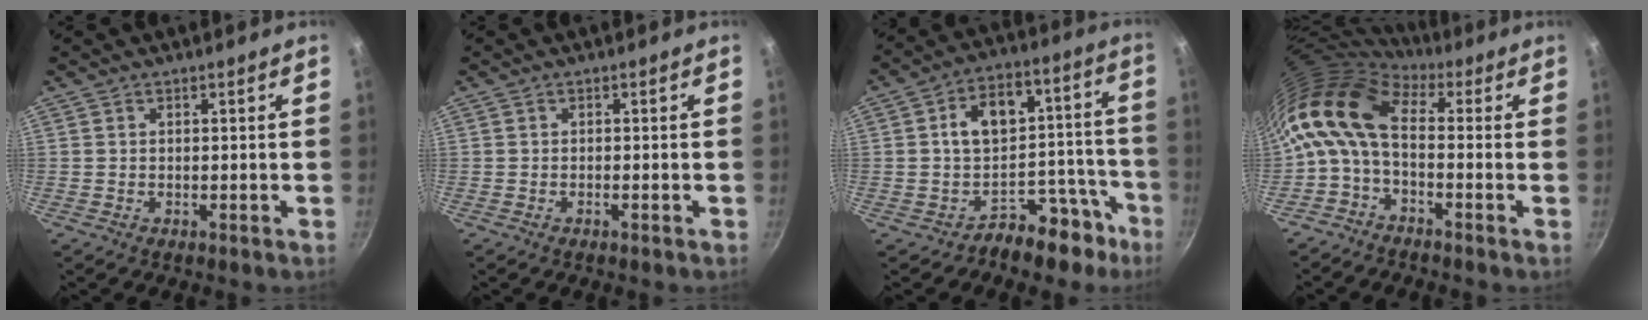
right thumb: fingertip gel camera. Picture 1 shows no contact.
{"total": 0.6, "force": [-0.4, 0.0, 0.4], "torque": [-0.016, 0.006, -0.008]}
{"total": 14.2, "force": [-6.8, 10.5, 6.6], "torque": [-0.003, 0.101, -0.097]}
{"total": 11.3, "force": [0.5, 6.3, 9.4], "torque": [-0.182, 0.024, -0.008]}